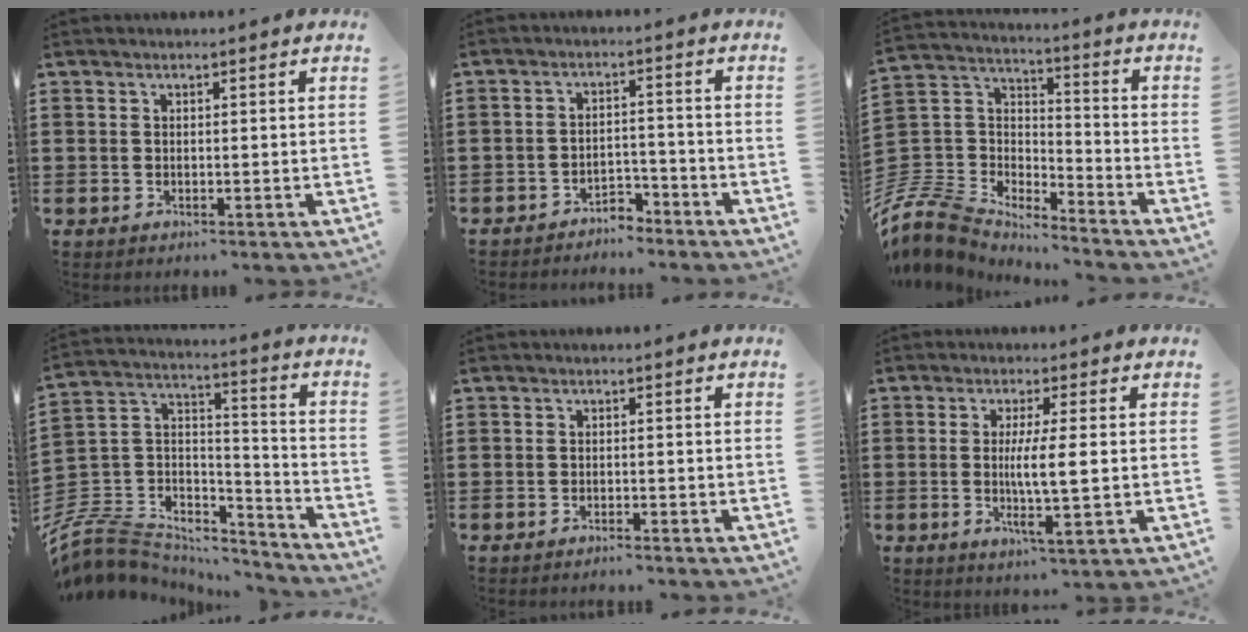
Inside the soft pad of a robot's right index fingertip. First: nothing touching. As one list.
[{"total": 3.5, "force": [-3.4, 0.8, 0.2], "torque": [-0.011, 0.005, -0.072]}, {"total": 8.2, "force": [-7.3, 3.5, 1.6], "torque": [-0.083, -0.010, -0.156]}, {"total": 7.7, "force": [-5.8, 4.8, 1.8], "torque": [-0.071, -0.006, -0.117]}, {"total": 1.1, "force": [-1.1, 0.0, 0.1], "torque": [-0.004, 0.002, -0.024]}, {"total": 6.2, "force": [-0.1, 0.3, 6.1], "torque": [-0.111, -0.007, -0.006]}]